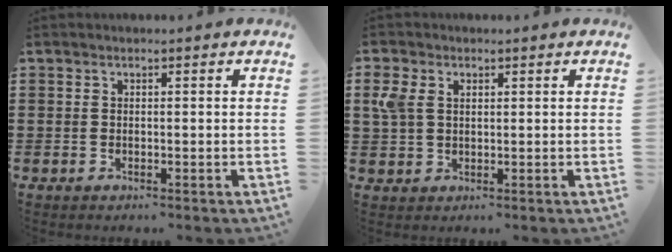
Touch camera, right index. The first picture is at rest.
{"total": 3.7, "force": [1.5, 2.6, 2.2], "torque": [-0.060, 0.008, 0.024]}